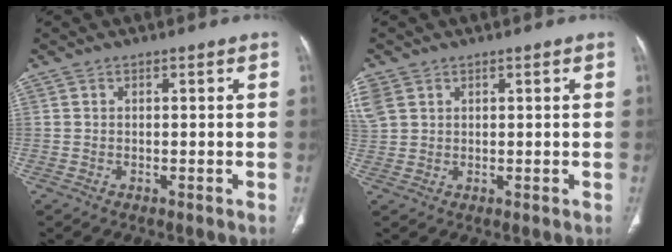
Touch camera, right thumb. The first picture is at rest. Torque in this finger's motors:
{"motor_torque": [-0.28, 0.49, 0.59, 0.15, 0.01]}